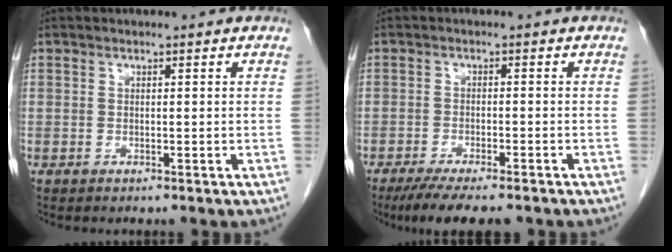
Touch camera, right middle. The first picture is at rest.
{"total": 9.1, "force": [-7.3, 1.7, 5.1], "torque": [-0.074, -0.015, -0.109]}